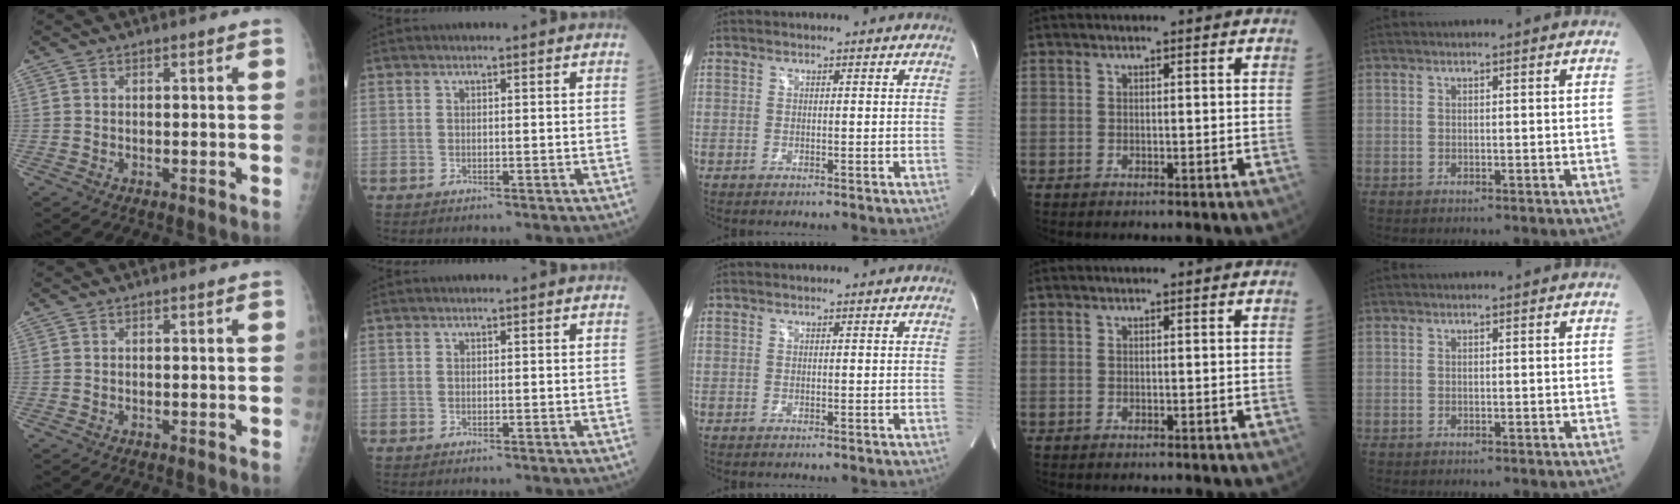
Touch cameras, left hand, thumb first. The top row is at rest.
{}